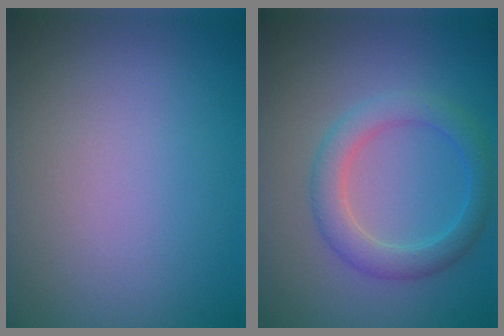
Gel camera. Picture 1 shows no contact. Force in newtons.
{"total": 3.3, "press": 3.3, "slide": 0.1}